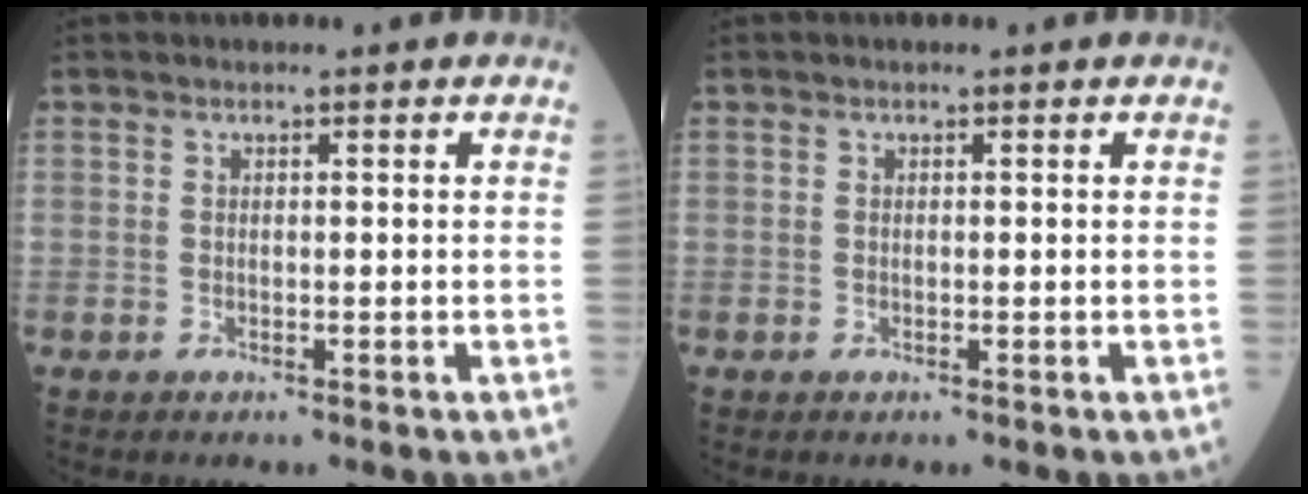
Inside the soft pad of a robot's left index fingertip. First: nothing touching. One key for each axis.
{"total": 0.0}